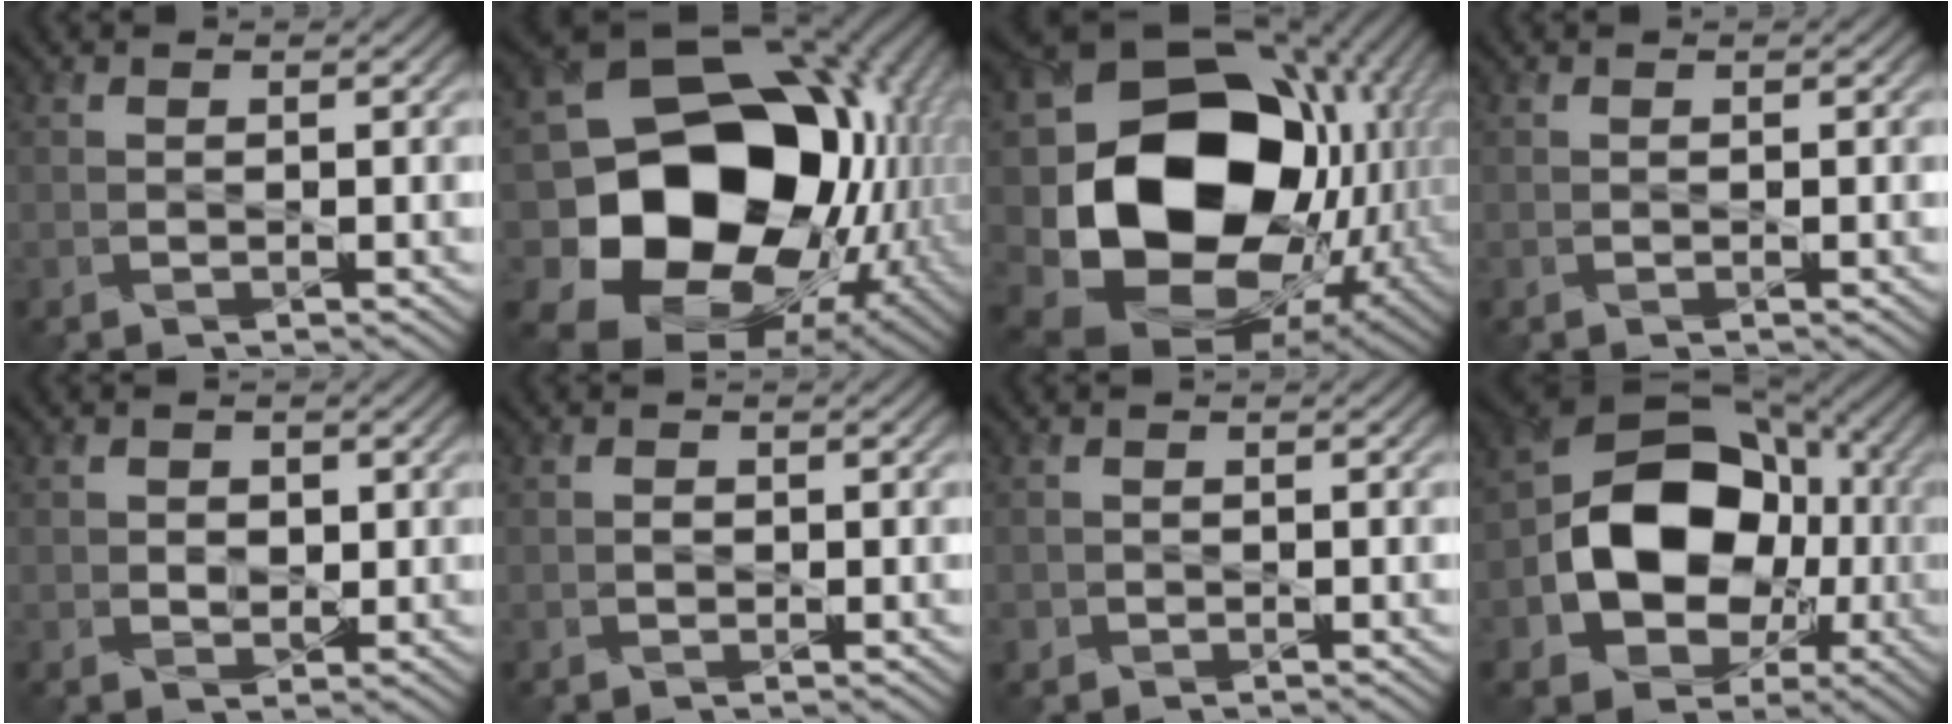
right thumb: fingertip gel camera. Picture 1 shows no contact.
{"total": 20.4, "force": [-2.5, 16.3, 12.0], "torque": [-0.268, -0.051, -0.014]}
{"total": 19.3, "force": [-1.8, 15.3, 11.6], "torque": [-0.235, -0.056, -0.007]}
{"total": 0.0}
{"total": 2.0, "force": [0.2, 1.7, 0.9], "torque": [-0.026, -0.007, 0.000]}
{"total": 0.7, "force": [-0.3, 0.6, 0.4], "torque": [-0.006, -0.004, -0.006]}
{"total": 0.7, "force": [-0.4, 0.6, -0.1], "torque": [0.005, -0.008, -0.007]}
{"total": 14.5, "force": [-2.1, 11.0, 9.2], "torque": [-0.154, -0.006, -0.048]}